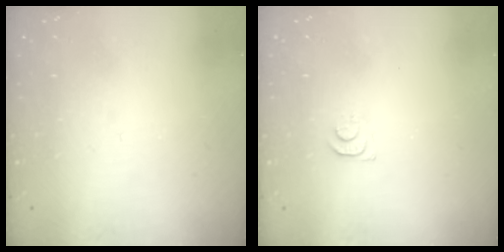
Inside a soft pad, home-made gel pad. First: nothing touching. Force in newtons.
{"total": 4.3, "press": 4.2, "slide": 0.5}